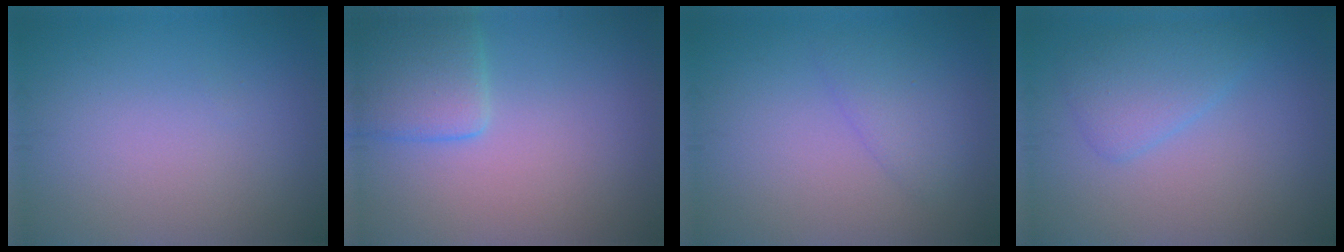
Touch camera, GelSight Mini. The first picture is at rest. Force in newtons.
{"total": 3.7, "press": 3.7, "slide": 0.2}
{"total": 2.0, "press": 2.0, "slide": 0.2}
{"total": 2.8, "press": 2.8, "slide": 0.2}